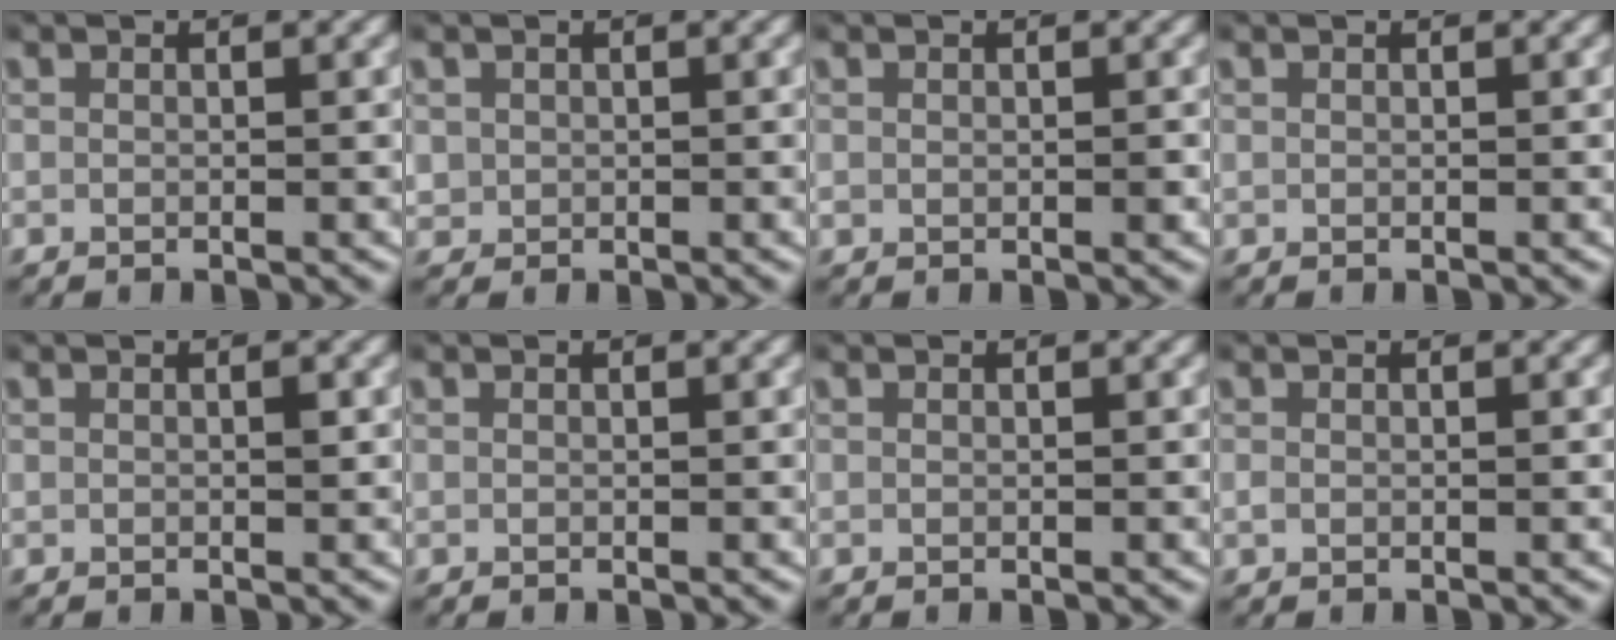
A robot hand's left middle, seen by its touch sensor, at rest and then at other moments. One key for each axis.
{"total": 1.9, "fx": 0.2, "fy": 1.8, "fz": 0.5, "tx": -0.023, "ty": -0.008, "tz": 0.007}
{"total": 0.8, "fx": 0.0, "fy": 0.7, "fz": 0.4, "tx": -0.010, "ty": 0.000, "tz": 0.001}
{"total": 0.0}
{"total": 0.5, "fx": 0.1, "fy": 0.3, "fz": 0.5, "tx": -0.005, "ty": 0.002, "tz": 0.002}
{"total": 0.0}
{"total": 0.0}
{"total": 0.5, "fx": -0.2, "fy": 0.3, "fz": 0.4, "tx": -0.008, "ty": 0.001, "tz": -0.002}